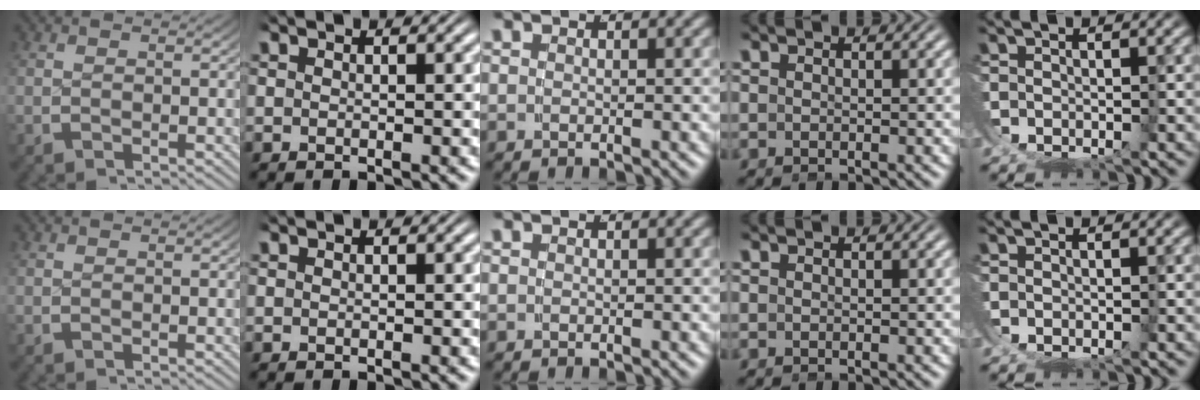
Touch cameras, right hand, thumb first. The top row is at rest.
{}